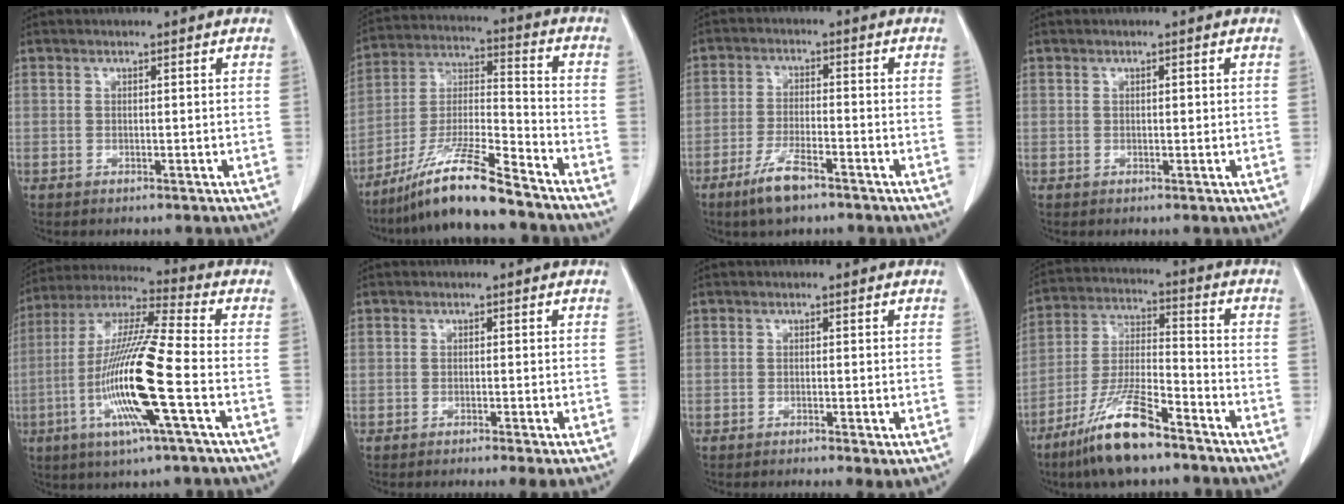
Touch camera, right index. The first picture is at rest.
{"total": 13.9, "force": [-10.8, 0.4, 8.7], "torque": [-0.172, -0.016, -0.198]}
{"total": 6.3, "force": [-4.4, 1.2, 4.4], "torque": [-0.092, -0.008, -0.078]}
{"total": 0.6, "force": [0.2, 0.2, 0.6], "torque": [-0.009, 0.001, 0.003]}
{"total": 16.4, "force": [-4.6, -0.1, 15.7], "torque": [-0.317, -0.011, -0.095]}
{"total": 3.3, "force": [-2.4, -0.4, 2.2], "torque": [-0.023, -0.007, -0.033]}
{"total": 2.5, "force": [-1.5, 0.2, 2.0], "torque": [-0.027, -0.009, -0.020]}
{"total": 12.9, "force": [-9.0, 2.0, 9.0], "torque": [-0.186, -0.023, -0.171]}